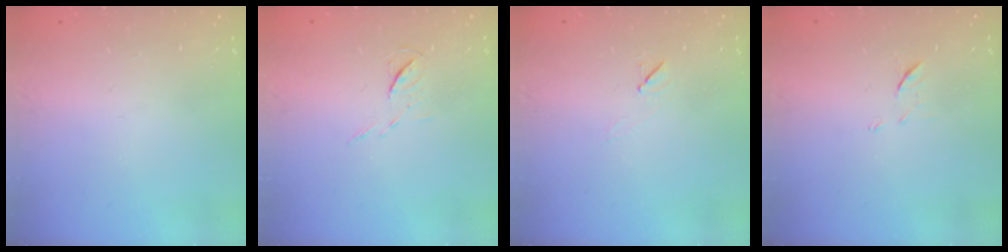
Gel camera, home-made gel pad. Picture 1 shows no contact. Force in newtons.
{"total": 4.9, "press": 4.9, "slide": 0.5}
{"total": 4.8, "press": 4.4, "slide": 2.0}
{"total": 5.8, "press": 5.7, "slide": 1.3}